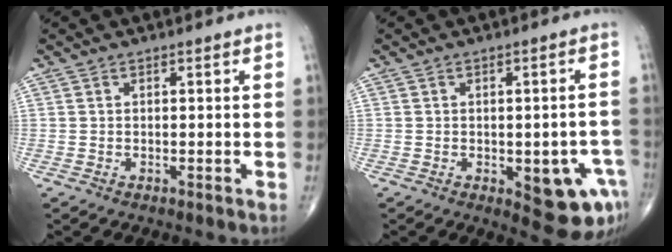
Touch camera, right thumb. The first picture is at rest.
{"total": 10.4, "force": [-3.5, 4.3, 8.7], "torque": [-0.077, 0.010, -0.032]}